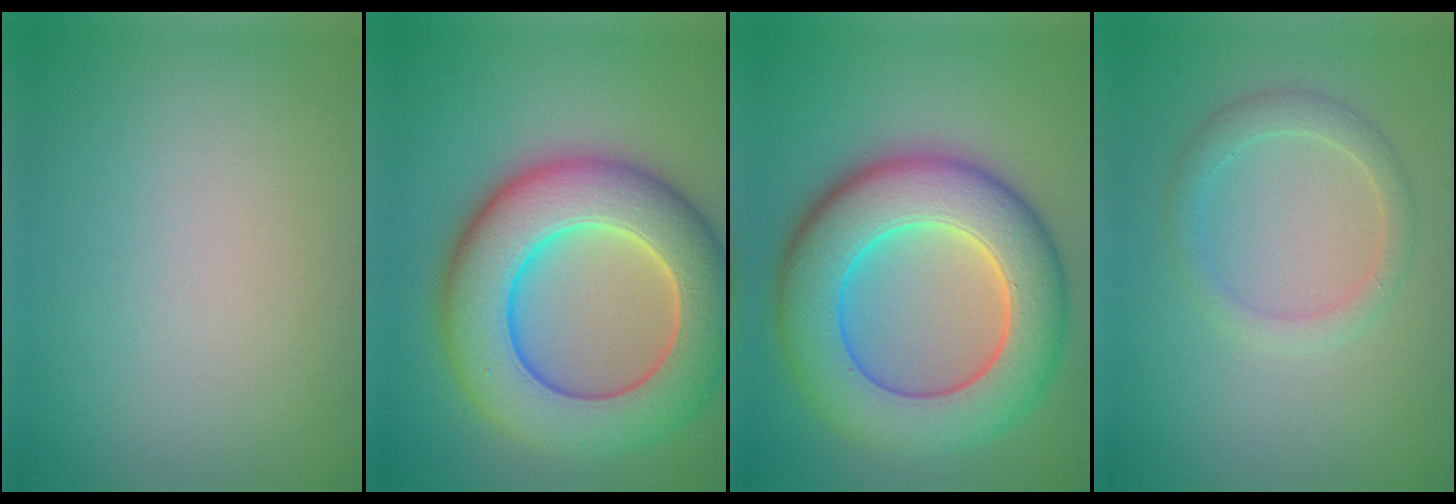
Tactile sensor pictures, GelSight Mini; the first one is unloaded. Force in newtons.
{"total": 12.0, "press": 12.0, "slide": 0.6}
{"total": 11.4, "press": 11.4, "slide": 0.7}
{"total": 2.2, "press": 2.2, "slide": 0.0}